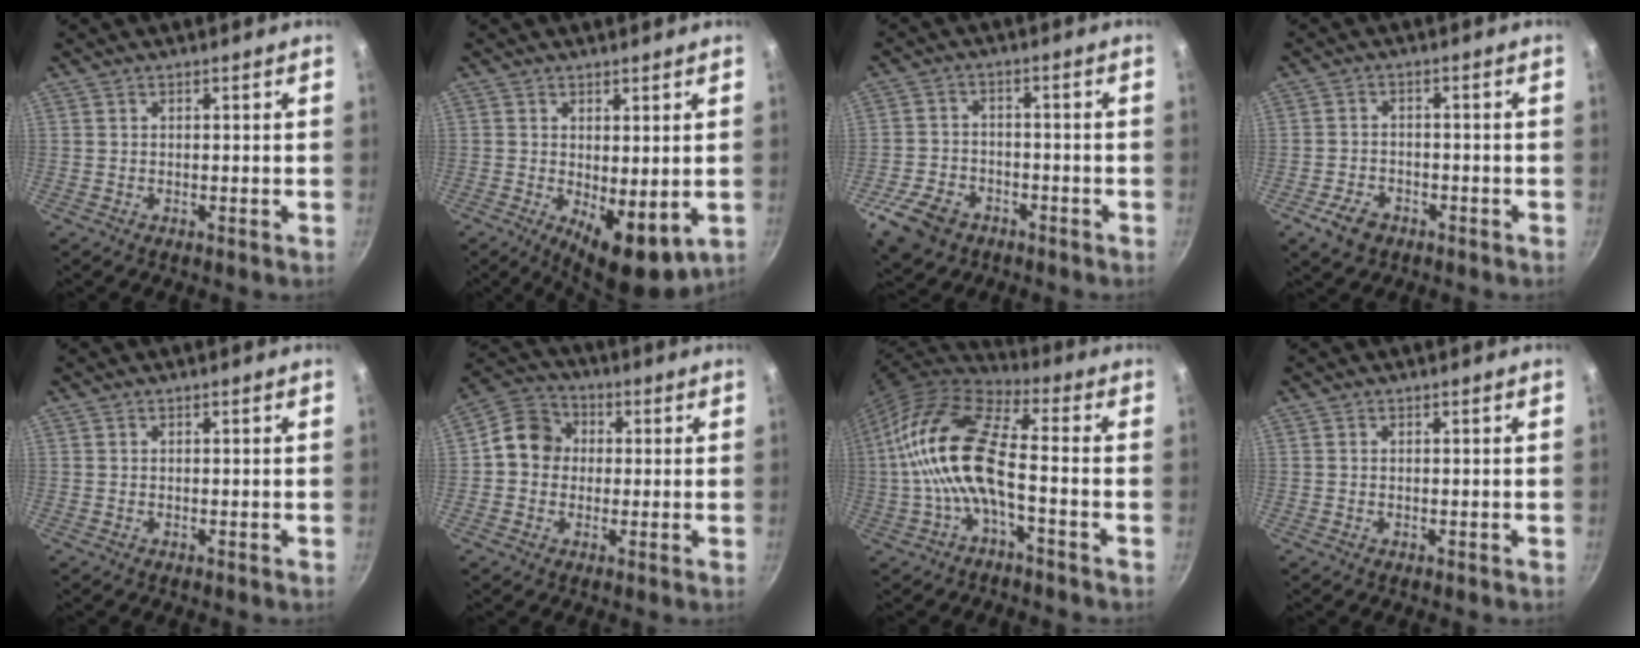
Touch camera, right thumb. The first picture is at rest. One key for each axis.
{"total": 8.3, "fx": -0.4, "fy": 3.6, "fz": 7.5, "tx": -0.089, "ty": -0.014, "tz": 0.007}
{"total": 9.4, "fx": -5.2, "fy": 6.4, "fz": 4.6, "tx": -0.084, "ty": 0.031, "tz": -0.092}
{"total": 5.2, "fx": -3.0, "fy": 3.4, "fz": 2.6, "tx": -0.047, "ty": 0.024, "tz": -0.050}
{"total": 0.0}
{"total": 8.7, "fx": 0.4, "fy": 7.7, "fz": 4.1, "tx": -0.038, "ty": 0.020, "tz": -0.016}
{"total": 15.3, "fx": -2.4, "fy": 5.8, "fz": 14.0, "tx": -0.280, "ty": 0.037, "tz": -0.060}
{"total": 0.0}